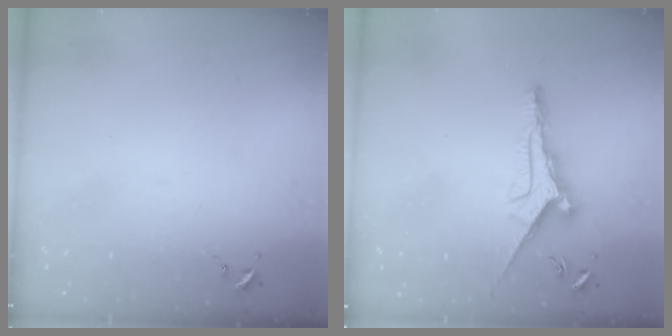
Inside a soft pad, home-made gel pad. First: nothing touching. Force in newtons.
{"total": 11.3, "press": 11.3, "slide": 0.1}